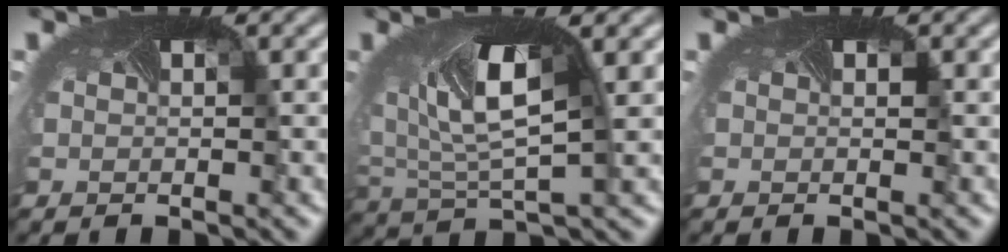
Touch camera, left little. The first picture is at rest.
{"total": 6.2, "force": [1.7, 2.9, 5.3], "torque": [-0.123, -0.001, 0.024]}
{"total": 0.0}